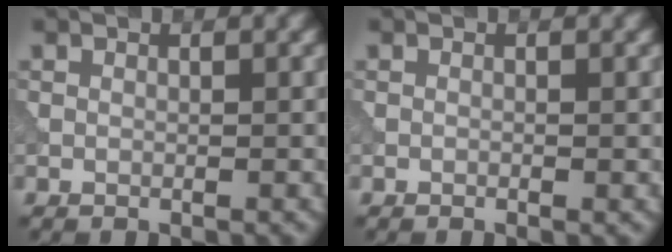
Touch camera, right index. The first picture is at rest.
{"total": 0.0}